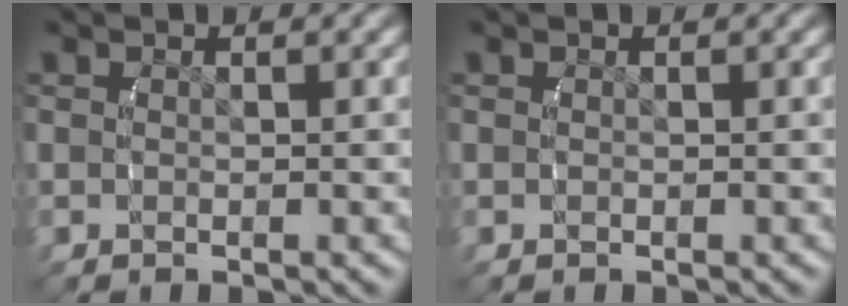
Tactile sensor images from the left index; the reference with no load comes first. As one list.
[{"total": 0.0}]